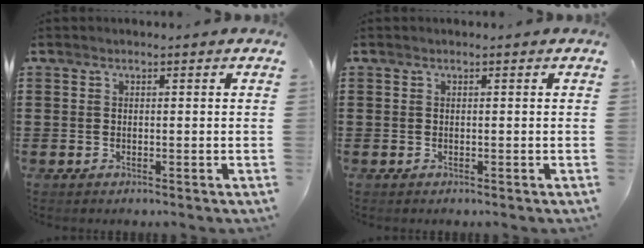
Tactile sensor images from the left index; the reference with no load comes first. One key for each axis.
{"total": 0.0}